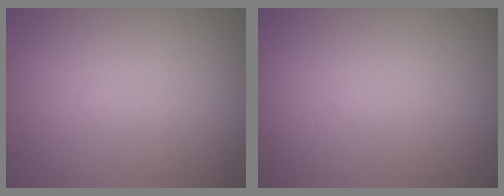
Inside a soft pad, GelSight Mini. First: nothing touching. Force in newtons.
{"total": 0.0}